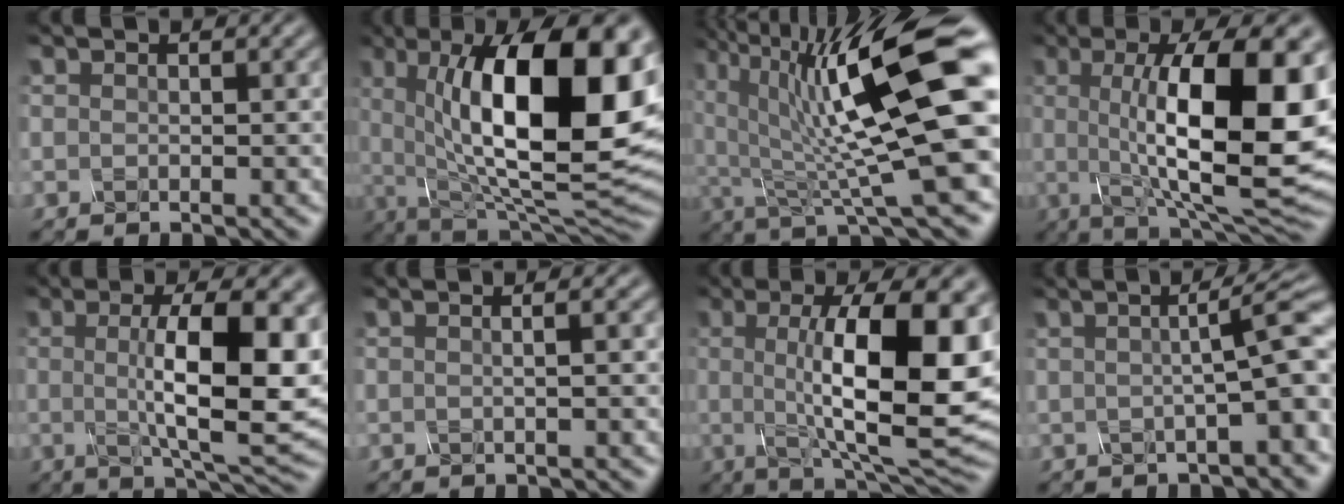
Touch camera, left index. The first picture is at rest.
{"total": 17.6, "force": [3.2, 7.0, 15.8], "torque": [-0.214, 0.003, 0.046]}
{"total": 14.5, "force": [3.1, 3.0, 13.9], "torque": [-0.223, 0.005, 0.053]}
{"total": 15.5, "force": [0.9, 4.7, 14.8], "torque": [-0.194, 0.000, 0.010]}
{"total": 11.2, "force": [0.6, 2.8, 10.8], "torque": [-0.150, -0.003, 0.013]}
{"total": 3.2, "force": [0.8, 1.6, 2.7], "torque": [-0.010, 0.016, -0.023]}
{"total": 14.0, "force": [0.8, 4.0, 13.4], "torque": [-0.174, -0.002, 0.009]}
{"total": 7.9, "force": [0.6, 1.8, 7.7], "torque": [-0.079, 0.024, 0.004]}